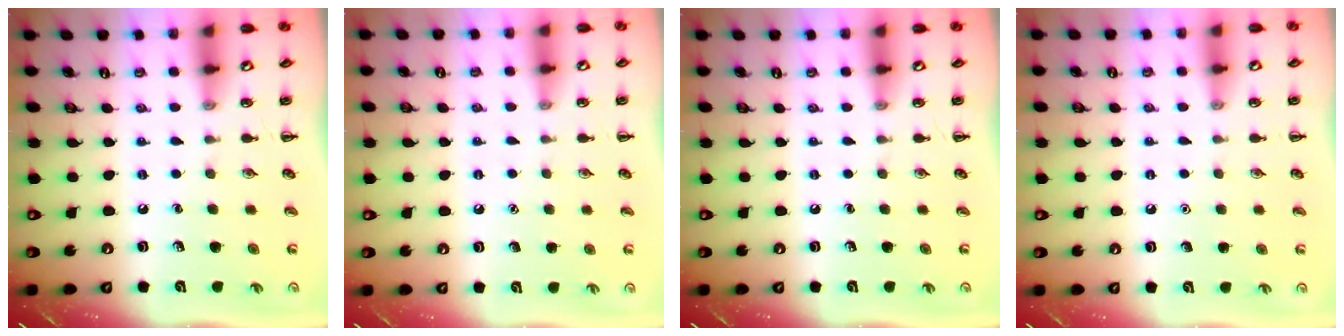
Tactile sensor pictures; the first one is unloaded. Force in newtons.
{"total": 1.4, "press": 1.4, "slide": 0.1}
{"total": 0.0}
{"total": 1.5, "press": 1.5, "slide": 0.1}